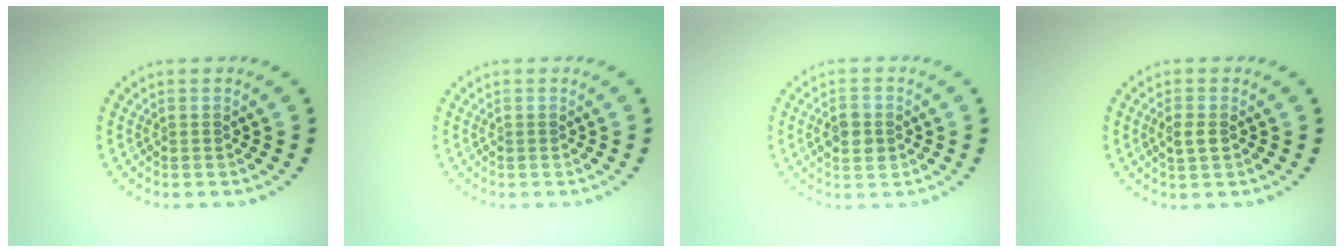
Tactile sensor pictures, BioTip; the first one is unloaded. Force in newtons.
{"total": 0.0}
{"total": 2.8, "press": 2.8, "slide": 0.1}
{"total": 1.6, "press": 1.5, "slide": 0.4}